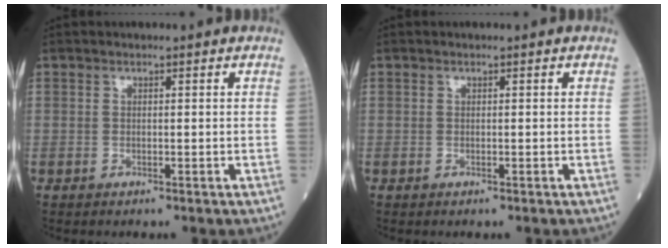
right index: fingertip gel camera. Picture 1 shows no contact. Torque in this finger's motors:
{"motor_torque": [-0.12, -0.06, -0.01, 0.00]}